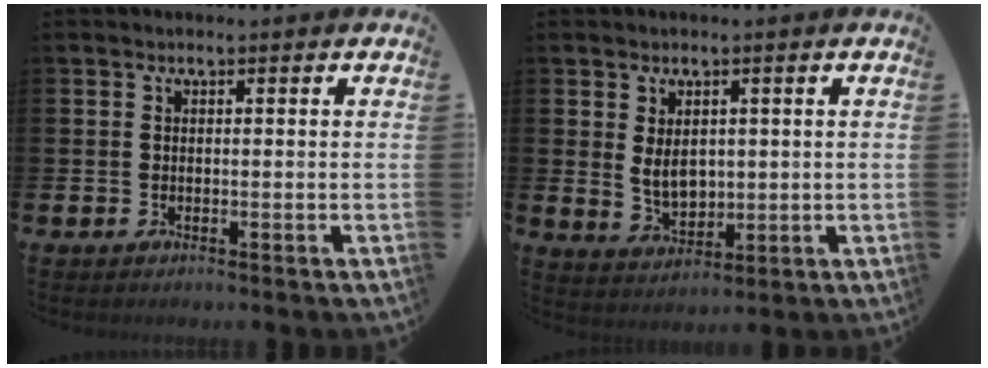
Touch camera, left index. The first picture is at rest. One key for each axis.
{"total": 4.1, "fx": 1.2, "fy": 2.5, "fz": 3.0, "tx": -0.039, "ty": -0.003, "tz": 0.017}